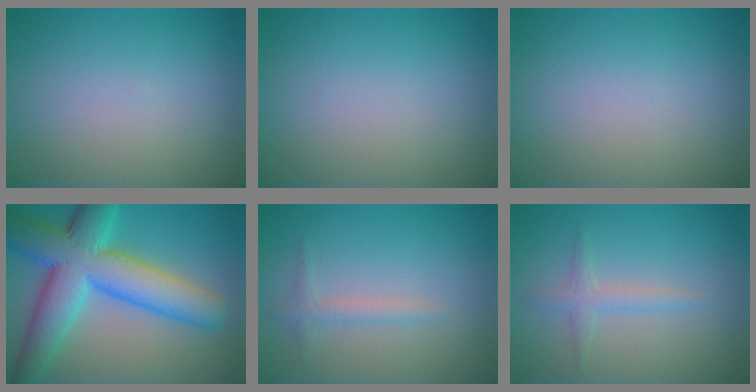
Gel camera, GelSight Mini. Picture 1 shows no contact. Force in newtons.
{"total": 0.0}
{"total": 0.0}
{"total": 11.3, "press": 11.3, "slide": 0.5}
{"total": 1.3, "press": 1.3, "slide": 0.0}
{"total": 1.7, "press": 1.7, "slide": 0.0}